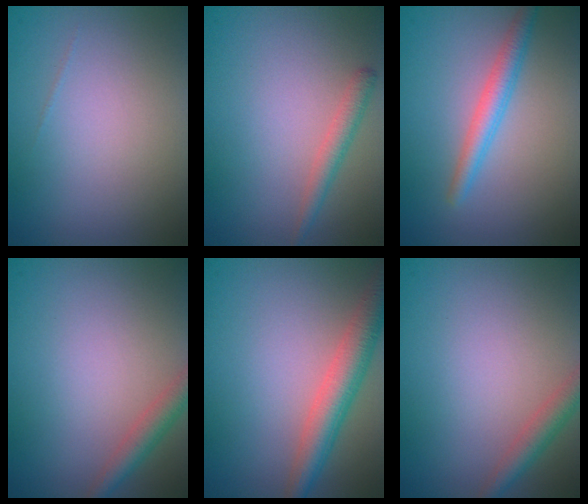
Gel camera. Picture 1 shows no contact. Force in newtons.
{"total": 1.7, "press": 1.7, "slide": 0.1}
{"total": 2.4, "press": 2.4, "slide": 0.0}
{"total": 2.3, "press": 2.3, "slide": 0.1}
{"total": 4.6, "press": 4.6, "slide": 0.2}
{"total": 2.3, "press": 2.3, "slide": 0.1}